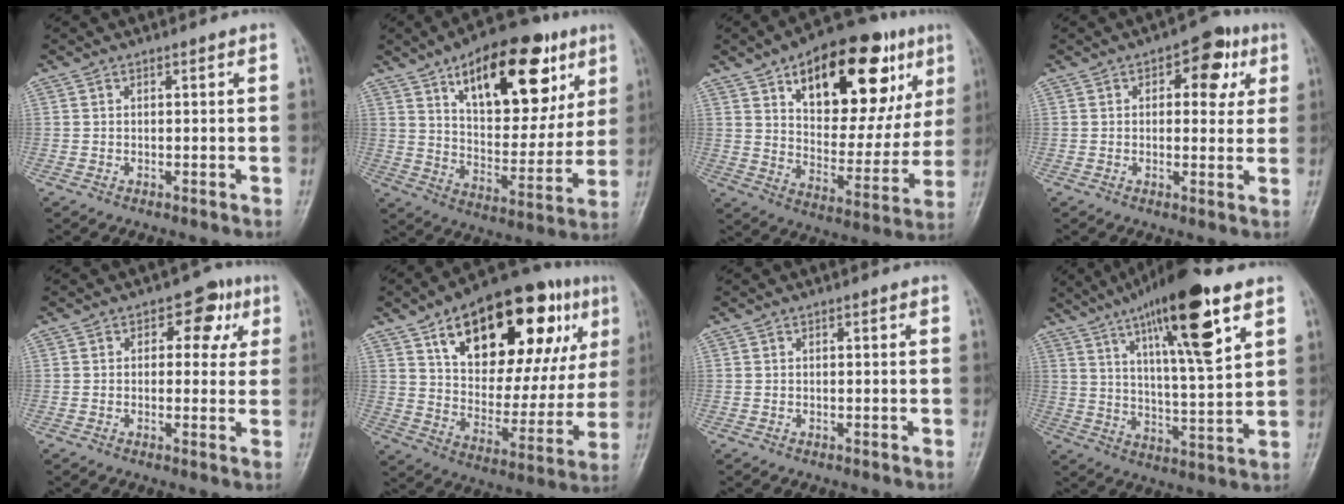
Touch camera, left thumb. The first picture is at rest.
{"total": 24.5, "force": [11.7, 11.8, 18.0], "torque": [-0.217, -0.028, 0.184]}
{"total": 26.8, "force": [12.5, 12.8, 19.9], "torque": [-0.241, -0.018, 0.190]}
{"total": 8.2, "force": [2.9, 4.8, 6.1], "torque": [-0.035, 0.000, 0.028]}
{"total": 6.2, "force": [2.0, 4.2, 4.0], "torque": [-0.004, 0.001, 0.013]}
{"total": 29.7, "force": [13.2, 14.1, 22.5], "torque": [-0.288, 0.000, 0.206]}
{"total": 0.0}
{"total": 19.1, "force": [10.1, 3.9, 15.7], "torque": [-0.242, -0.036, 0.168]}